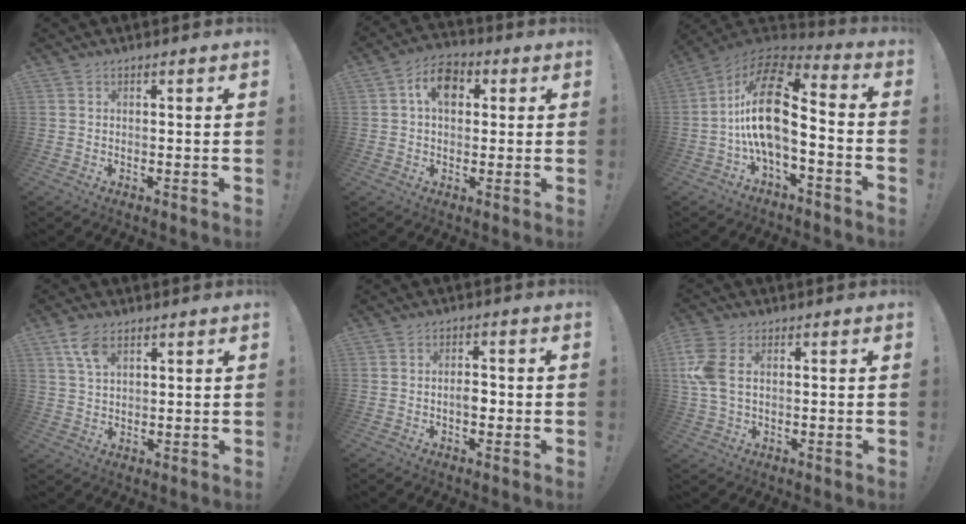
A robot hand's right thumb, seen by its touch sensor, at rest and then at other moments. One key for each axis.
{"total": 9.1, "fx": 2.5, "fy": 6.1, "fz": 6.2, "tx": -0.092, "ty": 0.008, "tz": 0.046}
{"total": 19.2, "fx": -0.8, "fy": 8.9, "fz": 17.1, "tx": -0.326, "ty": 0.014, "tz": -0.013}
{"total": 6.6, "fx": 3.9, "fy": 3.5, "fz": 4.0, "tx": -0.076, "ty": -0.012, "tz": 0.074}
{"total": 3.5, "fx": -1.2, "fy": 1.9, "fz": 2.7, "tx": -0.043, "ty": 0.010, "tz": -0.021}
{"total": 8.1, "fx": 1.3, "fy": 4.9, "fz": 6.2, "tx": -0.150, "ty": 0.004, "tz": 0.026}